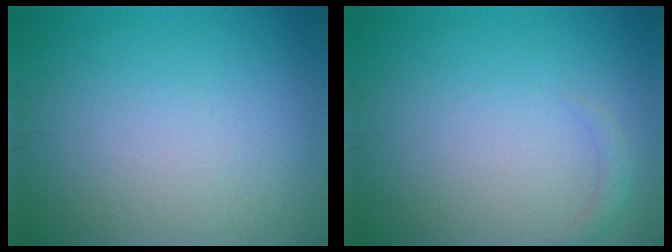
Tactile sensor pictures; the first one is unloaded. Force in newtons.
{"total": 0.9, "press": 0.9, "slide": 0.1}